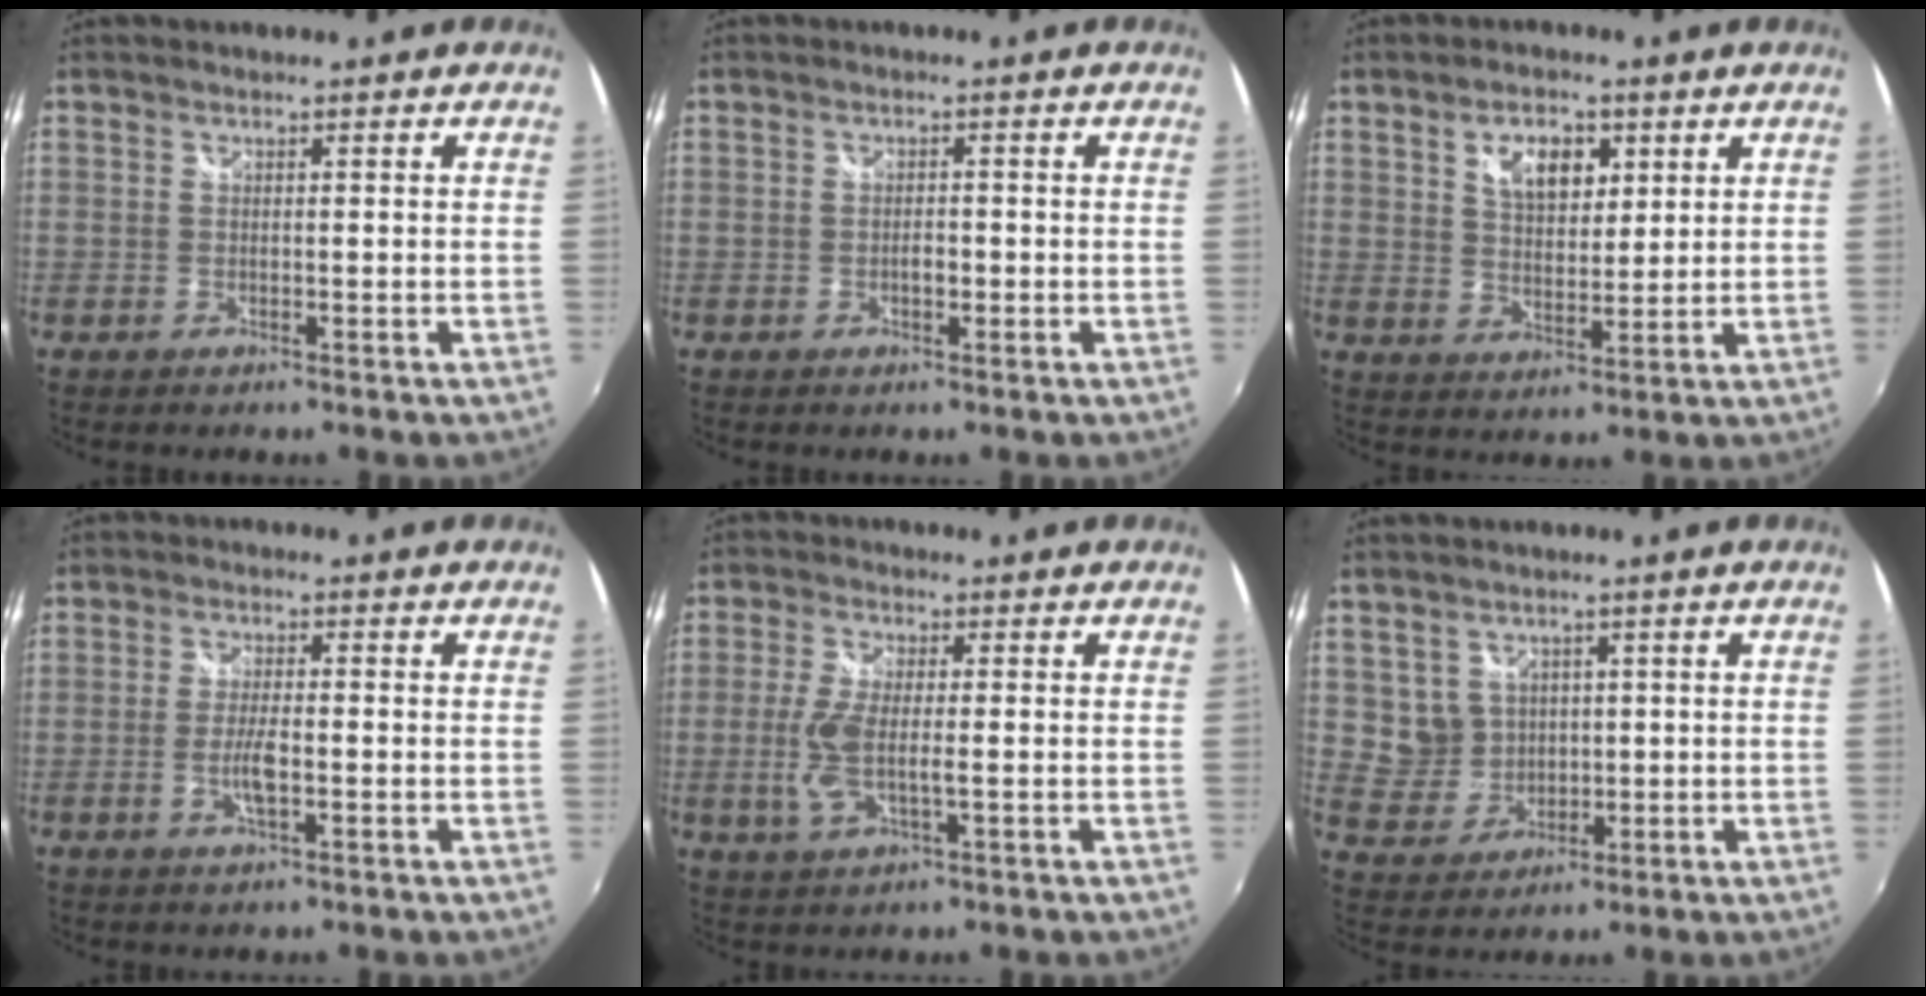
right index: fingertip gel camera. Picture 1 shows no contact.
{"total": 1.6, "force": [-0.5, 1.0, 1.1], "torque": [-0.020, 0.001, -0.009]}
{"total": 7.0, "force": [3.3, 4.0, 4.8], "torque": [-0.078, 0.009, 0.059]}
{"total": 4.0, "force": [-1.2, 1.0, 3.6], "torque": [-0.074, -0.003, -0.024]}
{"total": 6.8, "force": [-1.0, 2.1, 6.4], "torque": [-0.138, -0.006, -0.020]}
{"total": 5.8, "force": [1.9, 5.3, 1.2], "torque": [-0.024, 0.005, 0.049]}